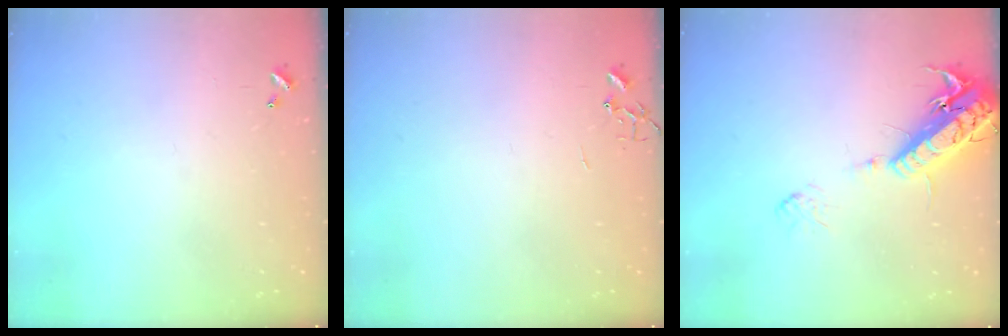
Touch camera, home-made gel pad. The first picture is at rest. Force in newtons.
{"total": 0.0}
{"total": 16.4, "press": 15.9, "slide": 3.8}